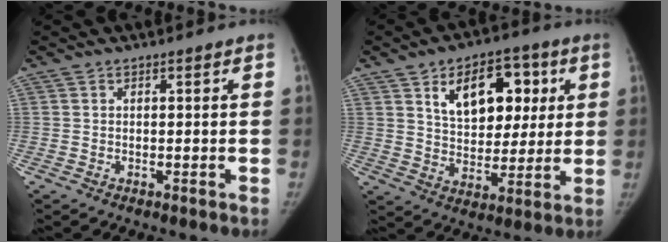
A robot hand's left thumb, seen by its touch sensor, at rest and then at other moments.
{"total": 15.0, "force": [5.5, 9.7, 10.1], "torque": [-0.099, -0.011, 0.091]}